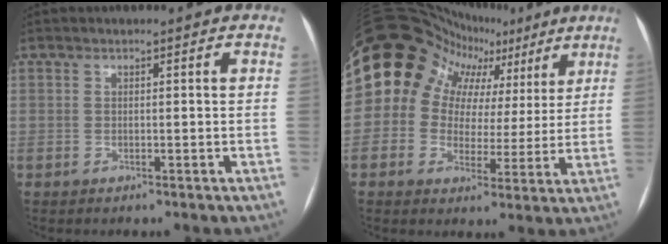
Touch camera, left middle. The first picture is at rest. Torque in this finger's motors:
{"motor_torque": [1.18, -0.95, 1.05, 0.08]}